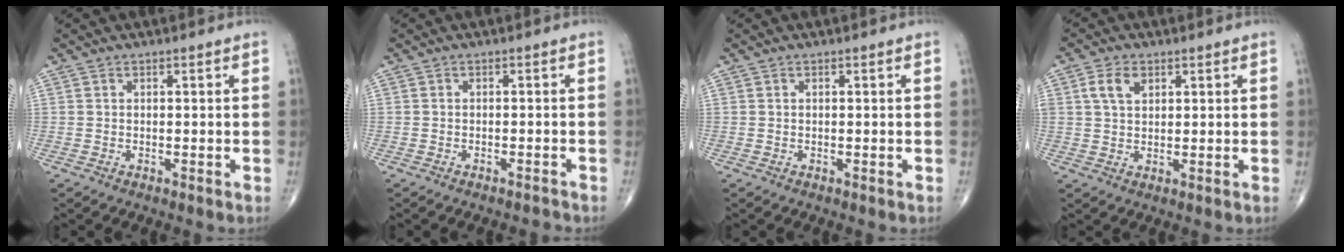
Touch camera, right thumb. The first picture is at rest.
{"total": 1.1, "force": [-1.1, 0.0, 0.1], "torque": [-0.010, 0.010, -0.014]}
{"total": 0.0}
{"total": 4.6, "force": [1.9, 2.9, 3.0], "torque": [-0.054, -0.001, 0.035]}